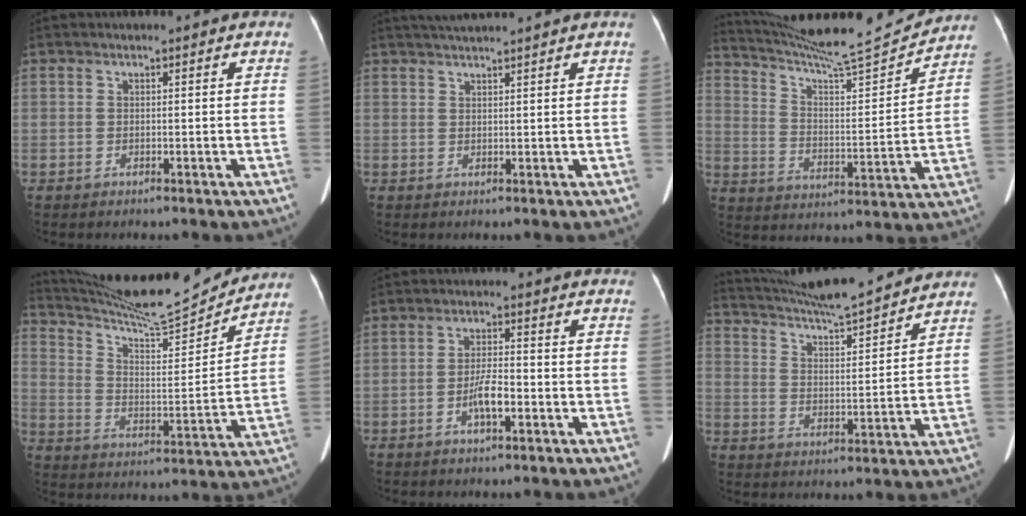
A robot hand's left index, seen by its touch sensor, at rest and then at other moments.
{"total": 5.4, "force": [4.8, -1.0, 2.2], "torque": [-0.033, 0.026, 0.072]}
{"total": 18.9, "force": [17.9, -0.3, 6.2], "torque": [-0.115, -0.031, 0.271]}
{"total": 19.3, "force": [18.3, 0.5, 6.1], "torque": [-0.114, -0.029, 0.278]}
{"total": 4.0, "force": [-1.6, 0.8, 3.5], "torque": [-0.067, 0.001, -0.032]}
{"total": 18.1, "force": [16.6, 0.6, 7.1], "torque": [-0.127, 0.011, 0.256]}